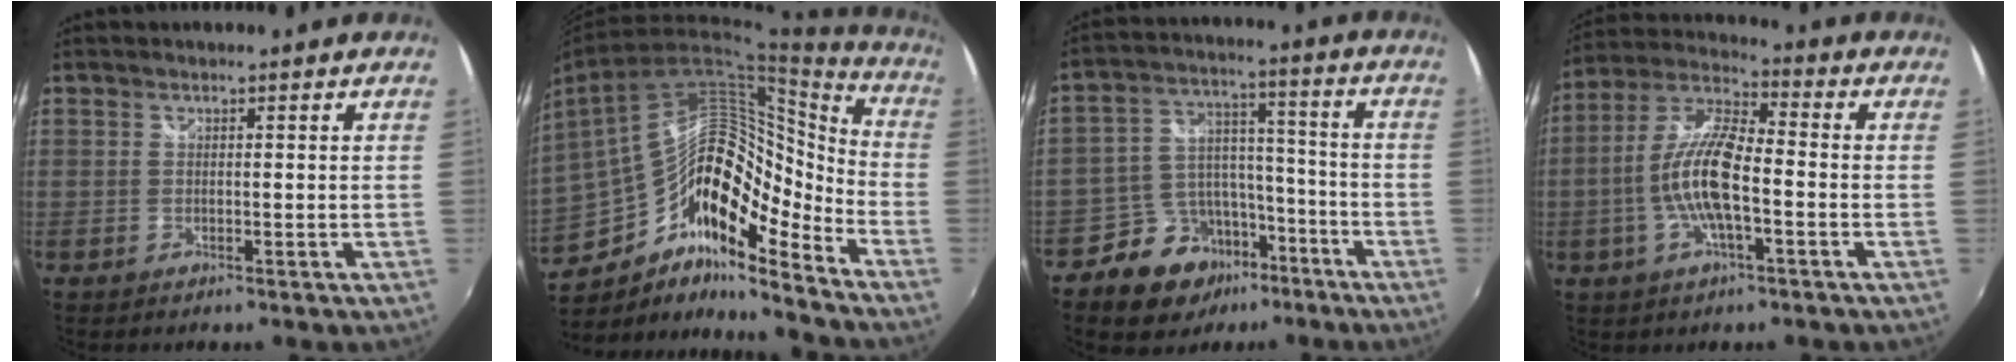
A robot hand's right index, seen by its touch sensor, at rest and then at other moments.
{"total": 20.5, "force": [-10.8, 9.6, 14.5], "torque": [-0.259, 0.015, -0.200]}
{"total": 12.9, "force": [-8.7, 8.6, 4.2], "torque": [-0.083, 0.047, -0.129]}
{"total": 12.2, "force": [-3.0, 3.4, 11.4], "torque": [-0.235, 0.003, -0.058]}